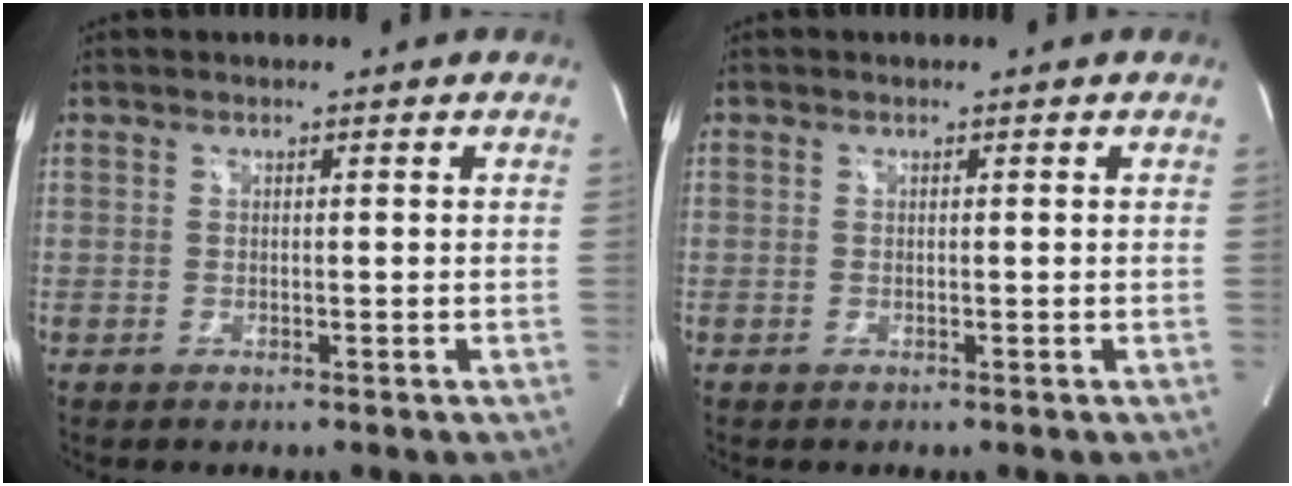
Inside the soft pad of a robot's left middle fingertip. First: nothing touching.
{"total": 0.0}